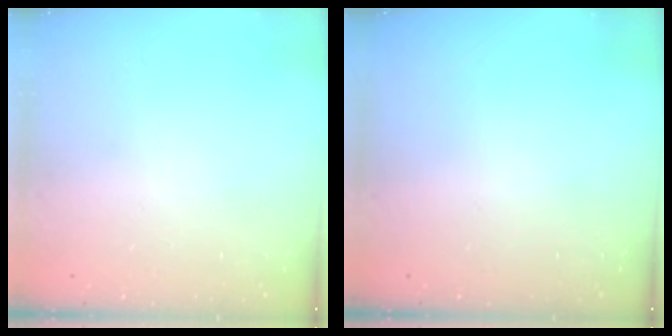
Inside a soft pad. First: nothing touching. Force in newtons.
{"total": 0.0}